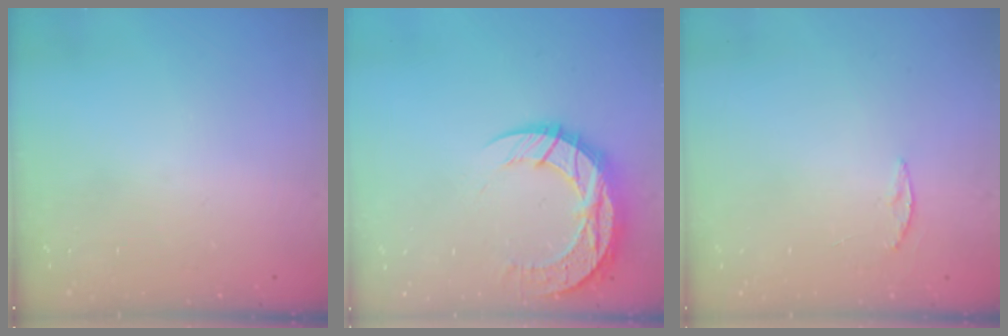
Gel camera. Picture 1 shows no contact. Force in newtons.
{"total": 13.1, "press": 13.1, "slide": 0.9}
{"total": 3.3, "press": 3.3, "slide": 0.4}